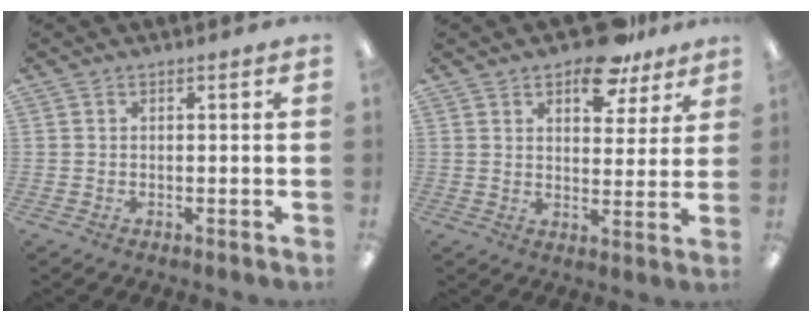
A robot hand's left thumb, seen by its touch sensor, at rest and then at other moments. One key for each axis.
{"total": 11.2, "fx": 7.9, "fy": 5.3, "fz": 5.9, "tx": -0.073, "ty": -0.038, "tz": 0.137}